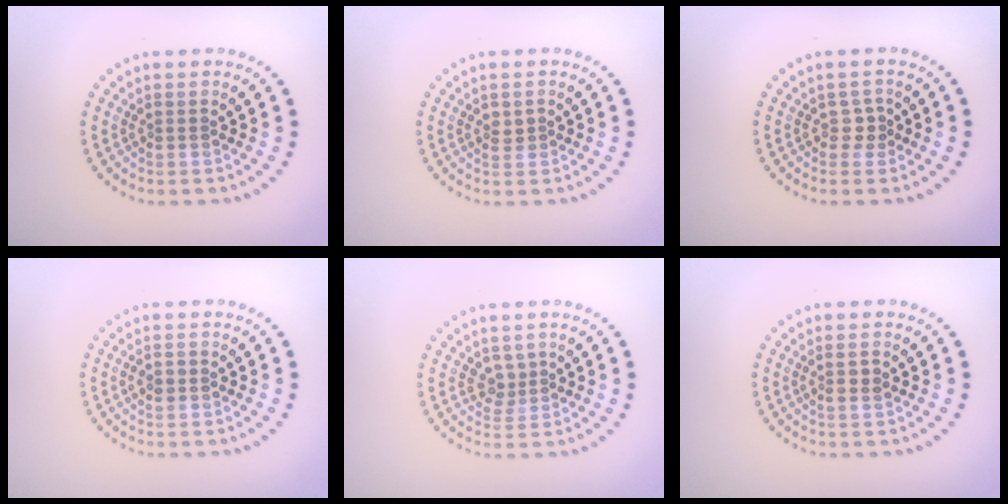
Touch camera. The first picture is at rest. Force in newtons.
{"total": 1.1, "press": 1.1, "slide": 0.2}
{"total": 1.2, "press": 1.0, "slide": 0.6}
{"total": 1.0, "press": 1.0, "slide": 0.1}
{"total": 1.9, "press": 1.3, "slide": 1.3}
{"total": 1.2, "press": 1.1, "slide": 0.5}